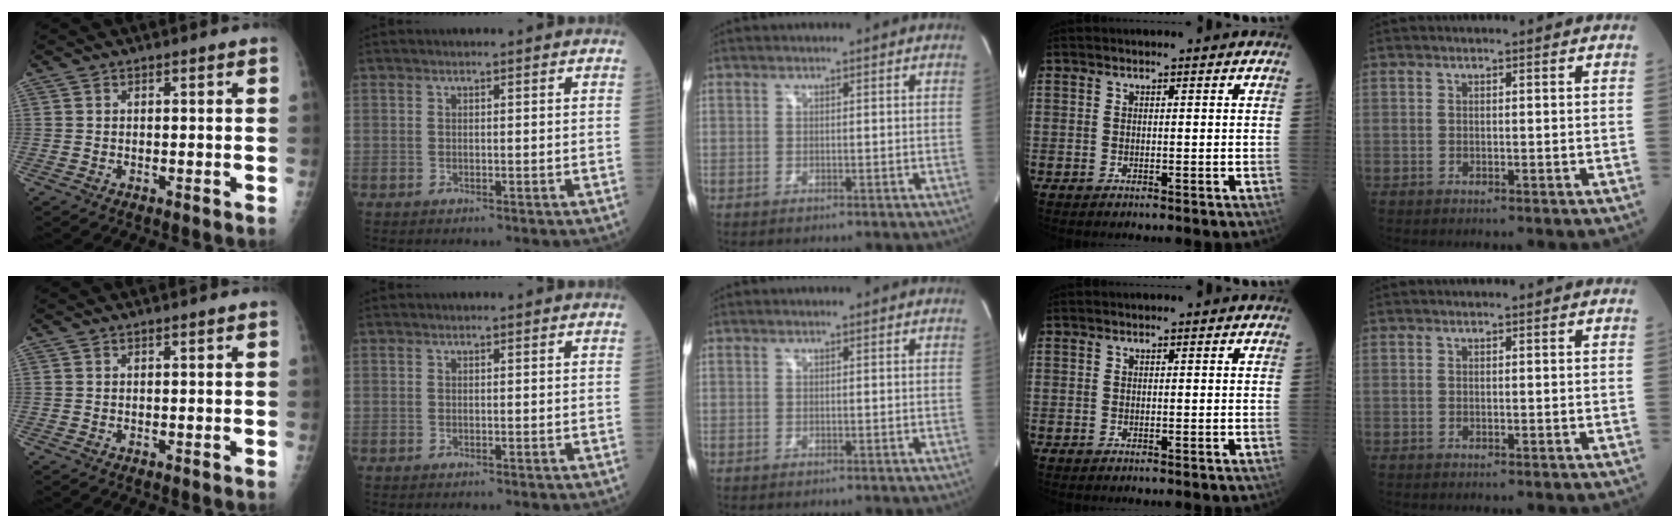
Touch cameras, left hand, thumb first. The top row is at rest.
{}